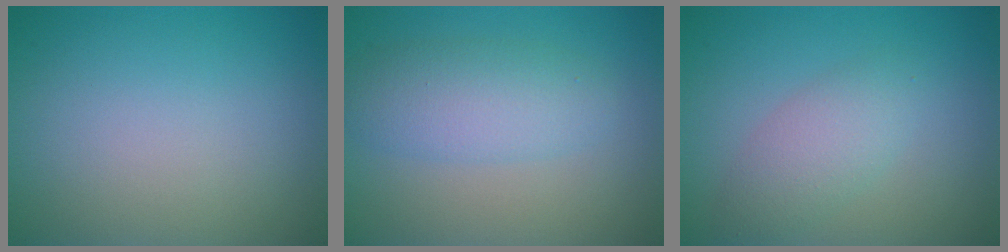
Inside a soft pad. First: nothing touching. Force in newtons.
{"total": 4.1, "press": 4.1, "slide": 0.0}
{"total": 2.8, "press": 2.8, "slide": 0.2}